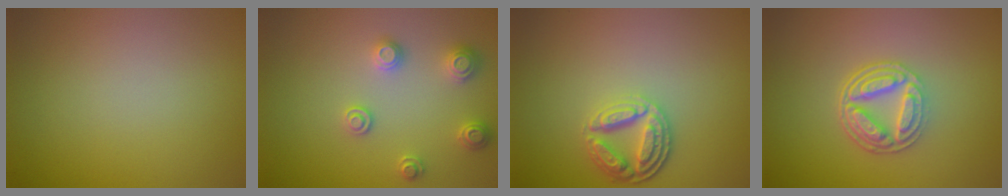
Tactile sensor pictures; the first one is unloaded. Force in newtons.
{"total": 2.6, "press": 2.6, "slide": 0.1}
{"total": 4.0, "press": 3.2, "slide": 2.5}
{"total": 4.8, "press": 3.4, "slide": 3.5}